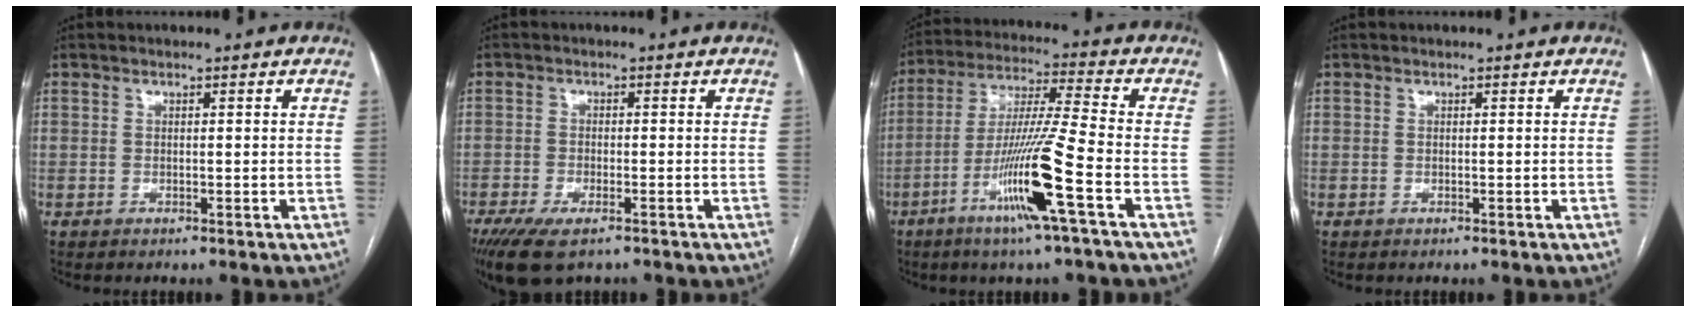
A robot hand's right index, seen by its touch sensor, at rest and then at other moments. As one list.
[{"total": 8.2, "force": [-5.7, 2.7, 5.3], "torque": [-0.093, -0.018, -0.094]}, {"total": 13.8, "force": [-5.8, -1.5, 12.5], "torque": [-0.245, -0.016, -0.113]}, {"total": 0.0}]